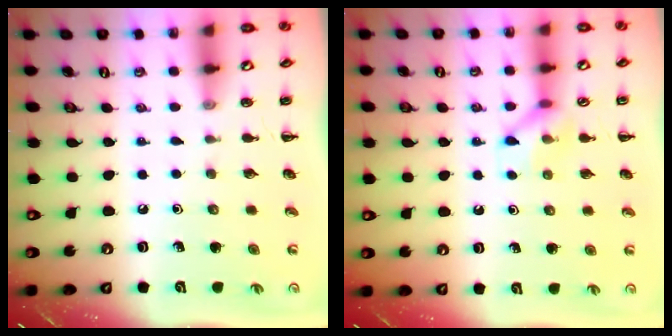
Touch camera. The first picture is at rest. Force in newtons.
{"total": 8.3, "press": 8.3, "slide": 0.4}